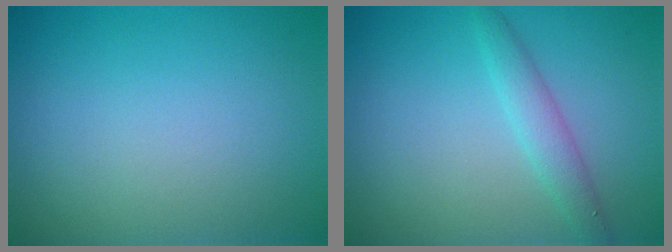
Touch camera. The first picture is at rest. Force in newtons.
{"total": 2.0, "press": 2.0, "slide": 0.0}